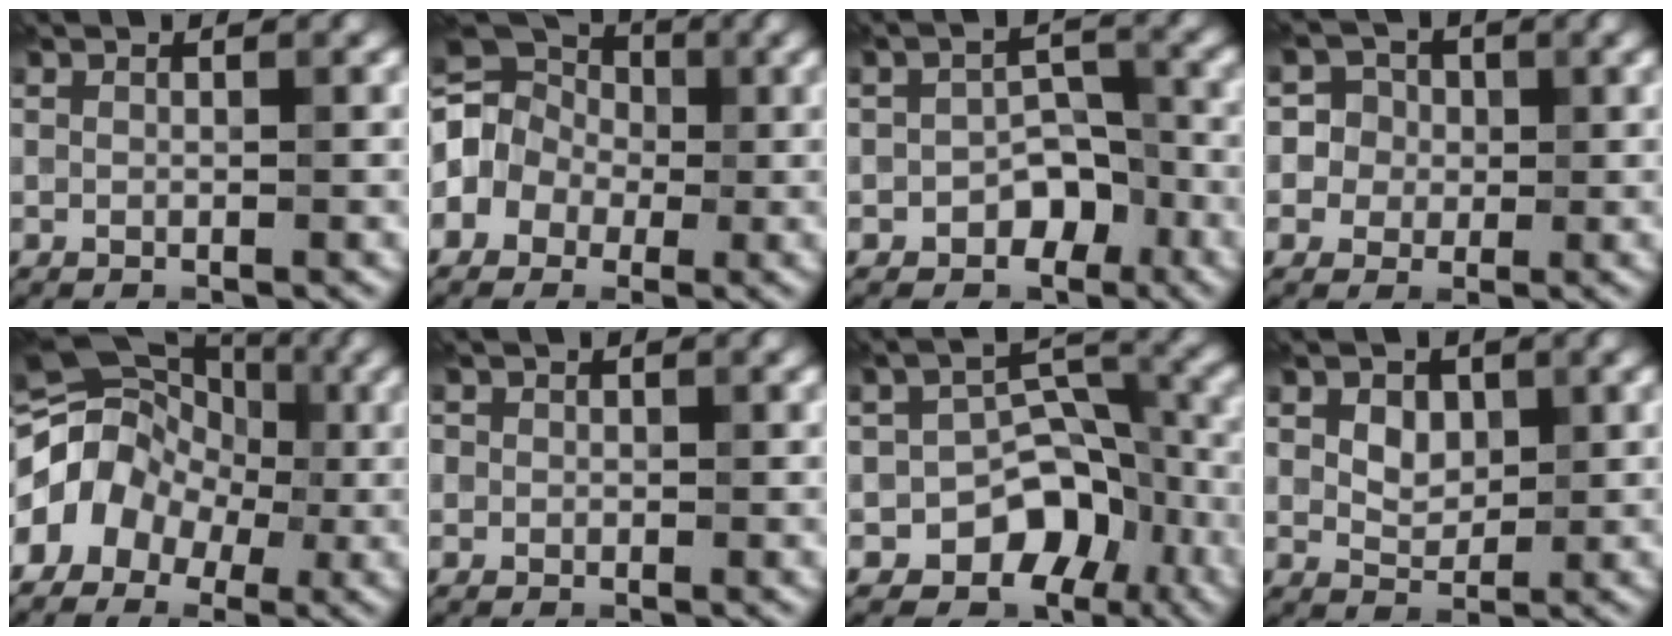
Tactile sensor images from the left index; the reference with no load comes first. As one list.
[{"total": 8.8, "force": [-0.8, 7.6, 4.4], "torque": [-0.082, 0.027, -0.057]}, {"total": 4.8, "force": [-2.6, 3.3, 2.3], "torque": [-0.013, 0.022, -0.044]}, {"total": 5.1, "force": [1.0, 4.9, 1.0], "torque": [-0.014, 0.036, -0.003]}, {"total": 7.3, "force": [-1.3, 5.9, 4.1], "torque": [-0.054, 0.027, -0.039]}, {"total": 2.0, "force": [0.6, 1.8, 0.6], "torque": [0.006, 0.011, -0.017]}, {"total": 8.1, "force": [-4.3, 5.8, 3.6], "torque": [-0.027, 0.024, -0.069]}, {"total": 2.7, "force": [0.8, 1.9, 1.7], "torque": [-0.032, 0.002, 0.013]}]